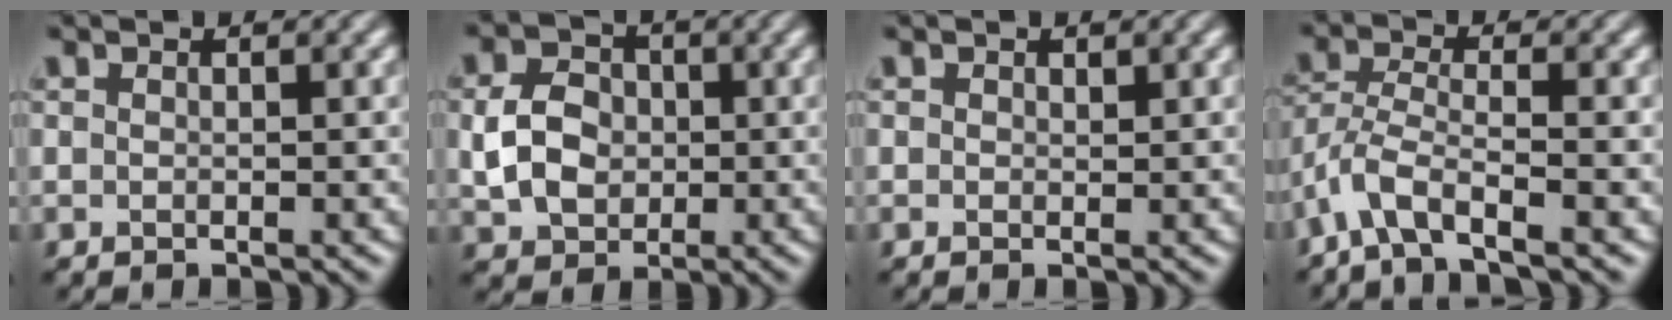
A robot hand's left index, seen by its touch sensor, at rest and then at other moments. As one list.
[{"total": 4.2, "force": [-0.2, 3.5, 2.3], "torque": [-0.055, 0.003, 0.001]}, {"total": 0.0}, {"total": 4.2, "force": [-3.0, 0.9, 2.8], "torque": [-0.066, -0.001, -0.064]}]